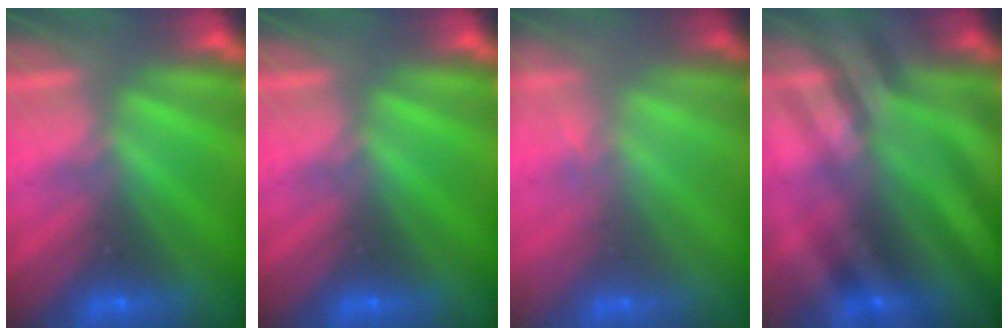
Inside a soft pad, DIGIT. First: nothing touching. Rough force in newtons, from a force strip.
{"total": 0.0}
{"total": 1.6}
{"total": 2.6}